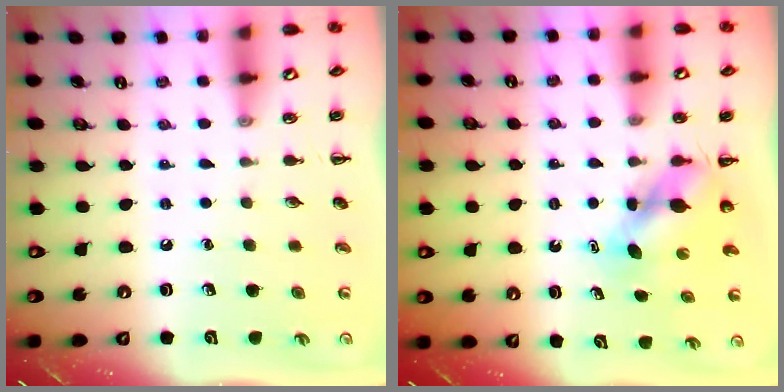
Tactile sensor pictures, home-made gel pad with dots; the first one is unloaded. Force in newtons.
{"total": 5.1, "press": 5.1, "slide": 0.6}